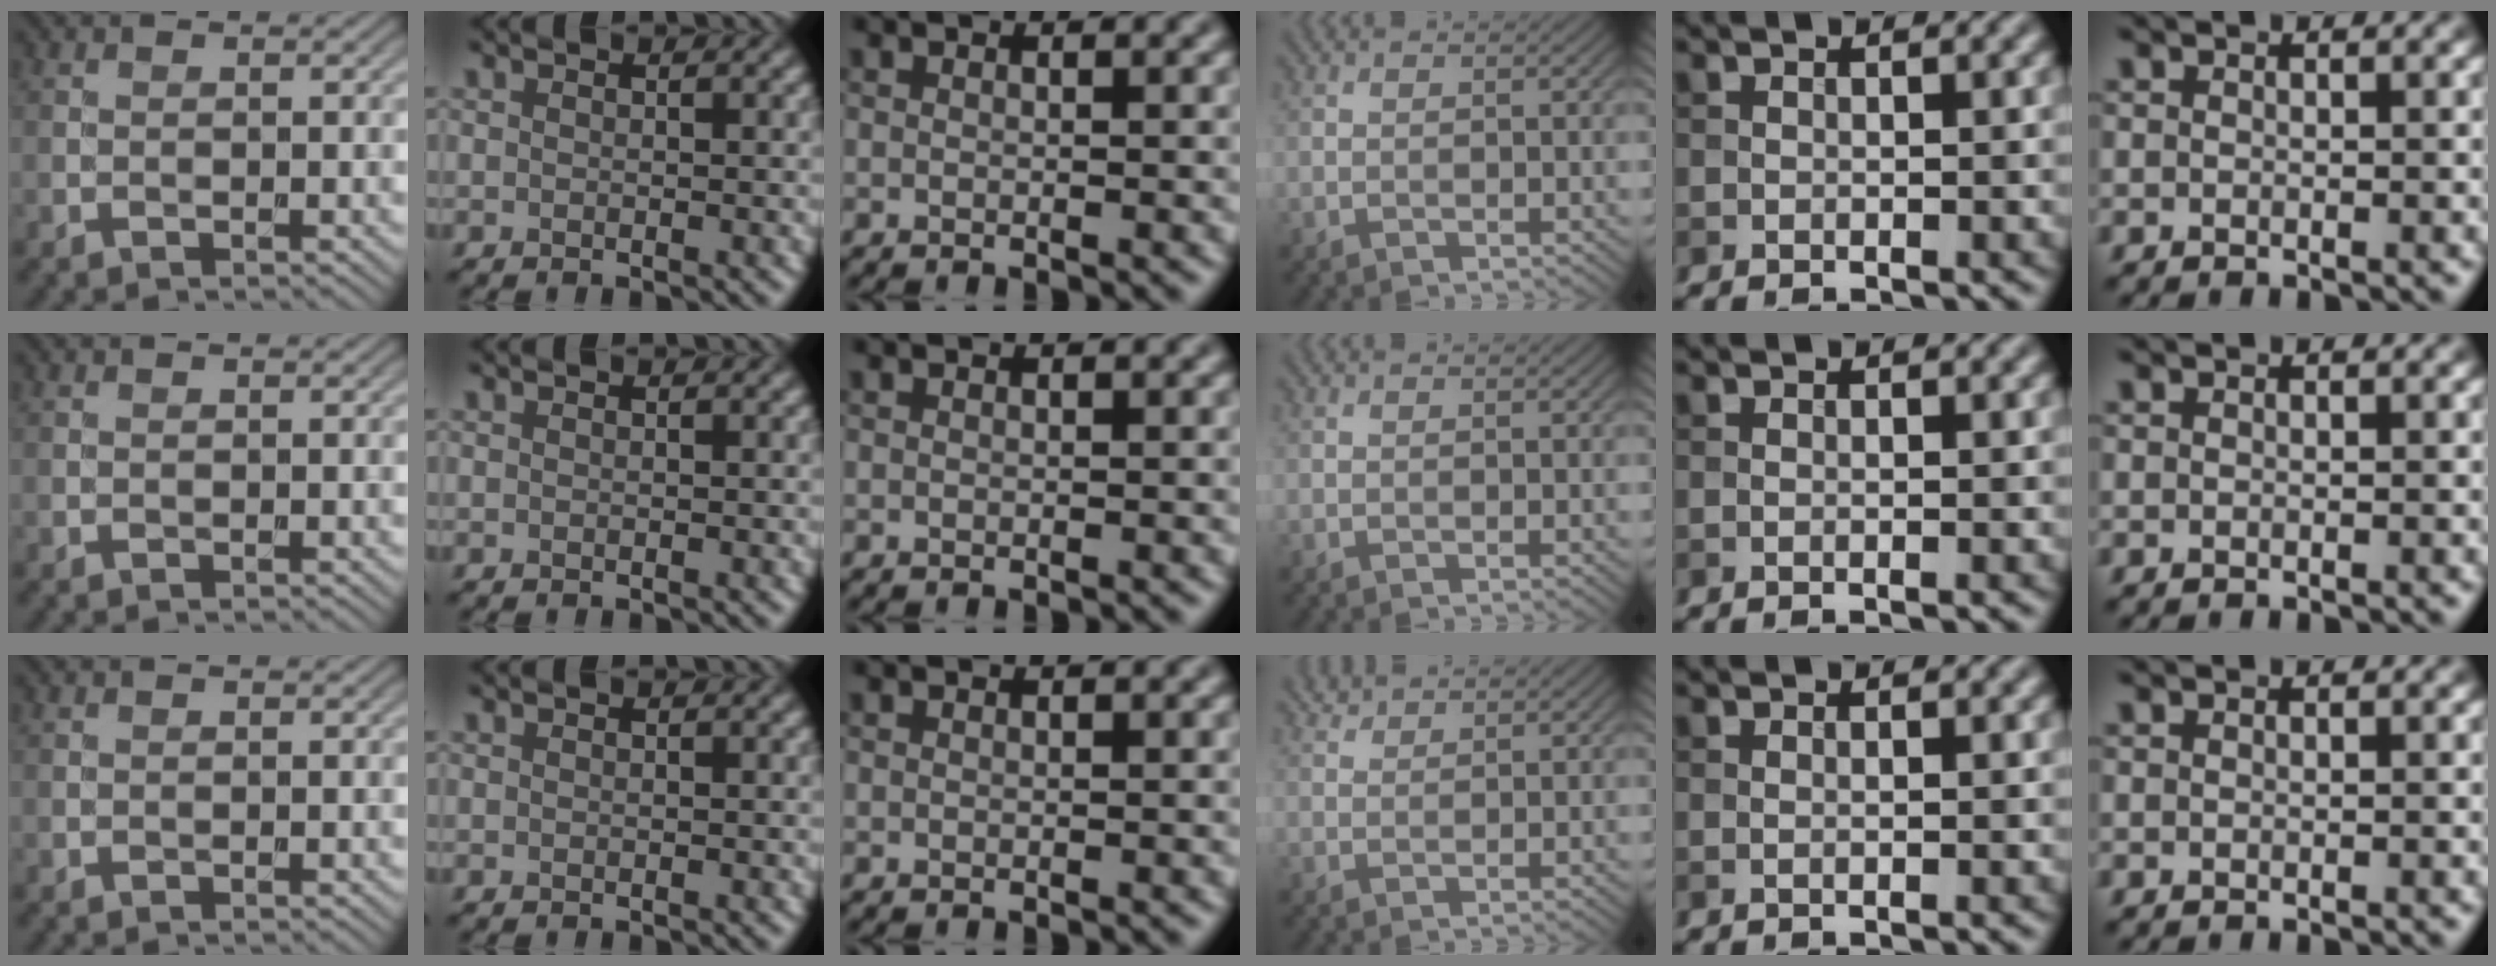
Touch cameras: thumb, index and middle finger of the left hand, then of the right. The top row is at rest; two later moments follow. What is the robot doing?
{"motion": "screw", "object": "dispenser bottle"}